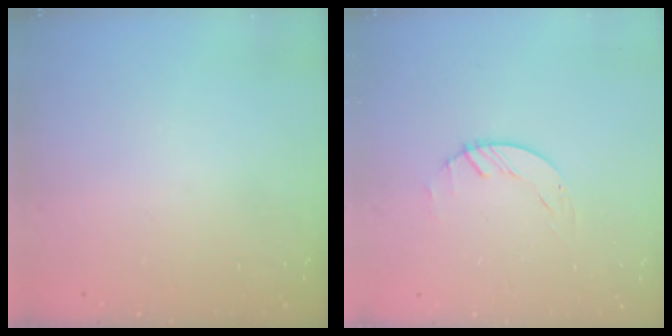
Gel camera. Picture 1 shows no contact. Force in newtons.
{"total": 0.7, "press": 0.7, "slide": 0.2}